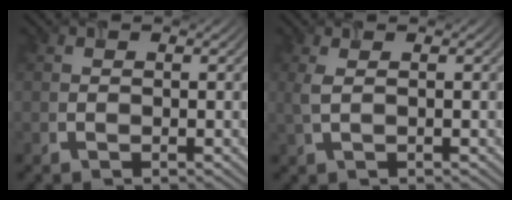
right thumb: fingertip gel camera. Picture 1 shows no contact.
{"total": 1.7, "force": [0.4, 0.4, 1.6], "torque": [-0.041, 0.005, 0.010]}